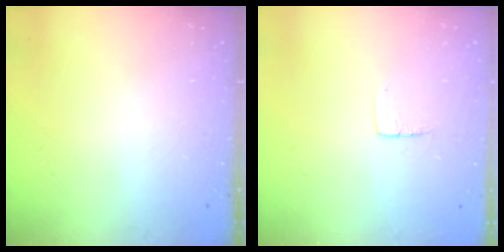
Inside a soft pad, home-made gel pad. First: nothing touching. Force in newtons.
{"total": 4.5, "press": 4.5, "slide": 0.4}